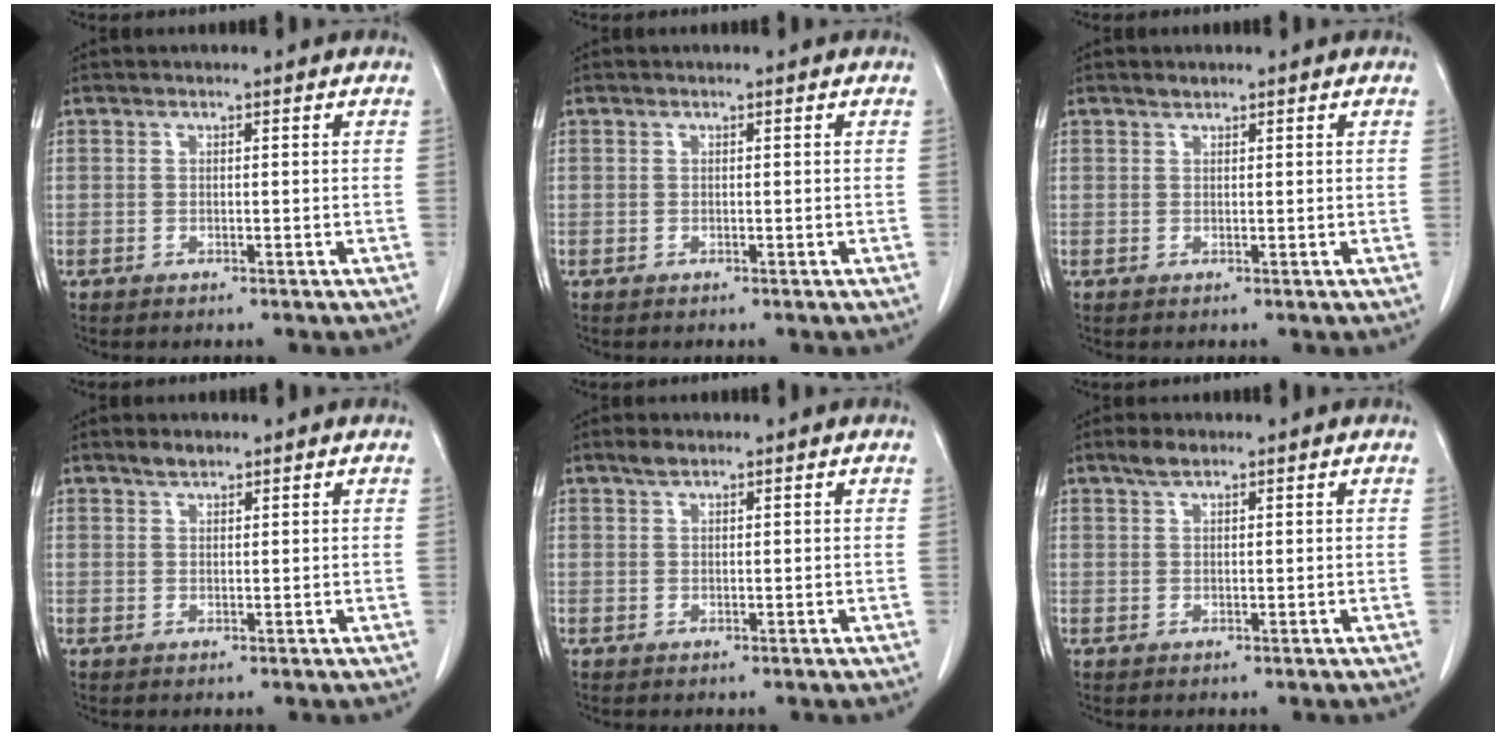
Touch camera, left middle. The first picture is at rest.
{"total": 0.0}
{"total": 0.6, "force": [0.6, 0.2, 0.0], "torque": [-0.005, -0.001, 0.011]}
{"total": 1.6, "force": [1.4, 0.6, 0.6], "torque": [-0.014, 0.002, 0.026]}
{"total": 1.5, "force": [1.2, 0.5, 0.8], "torque": [-0.018, 0.005, 0.024]}
{"total": 2.1, "force": [1.6, 0.6, 1.2], "torque": [-0.027, 0.006, 0.031]}